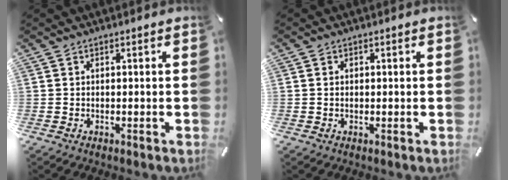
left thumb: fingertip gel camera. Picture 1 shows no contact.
{"total": 1.3, "force": [0.0, 1.0, 0.9], "torque": [-0.019, 0.005, -0.001]}